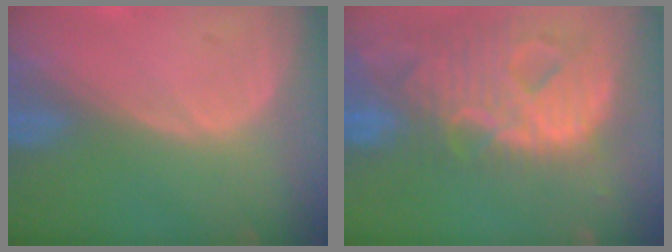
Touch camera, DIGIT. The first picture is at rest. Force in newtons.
{"total": 13.1, "press": 11.1, "slide": 6.9}